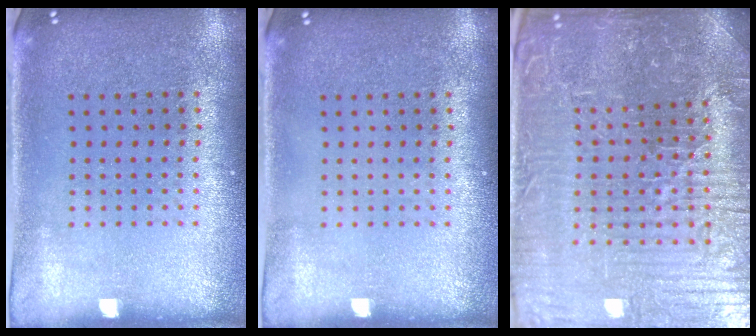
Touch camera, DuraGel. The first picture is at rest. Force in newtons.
{"total": 0.0}
{"total": 5.5, "press": 5.2, "slide": 1.5}